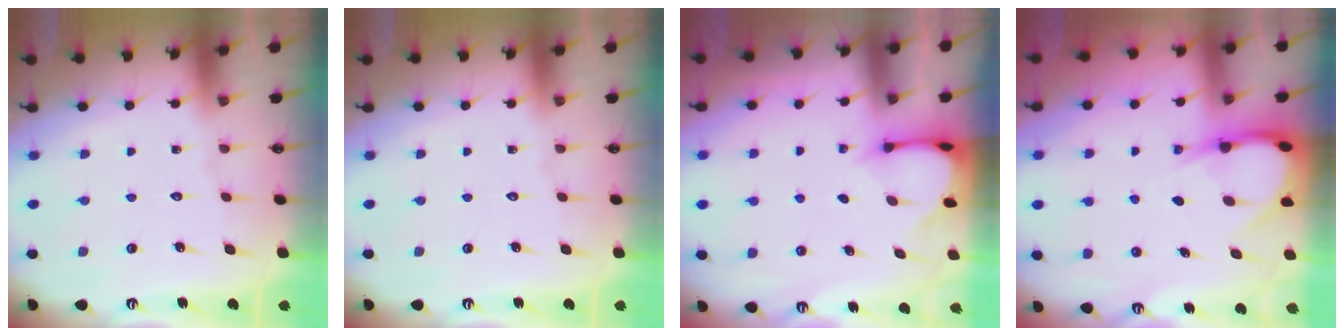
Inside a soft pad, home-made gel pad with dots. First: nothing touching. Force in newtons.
{"total": 0.0}
{"total": 3.2, "press": 3.2, "slide": 0.2}
{"total": 6.4, "press": 6.4, "slide": 0.8}